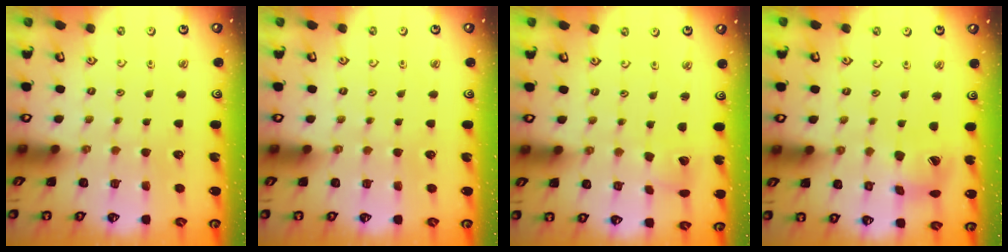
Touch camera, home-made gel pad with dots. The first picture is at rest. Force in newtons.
{"total": 0.0}
{"total": 1.9, "press": 1.9, "slide": 0.3}
{"total": 8.9, "press": 8.8, "slide": 1.1}